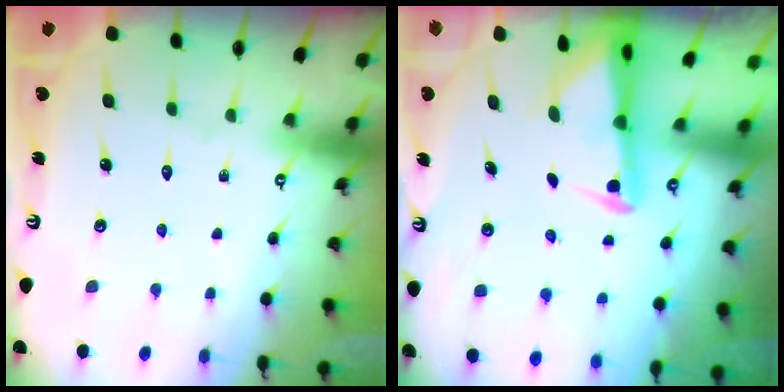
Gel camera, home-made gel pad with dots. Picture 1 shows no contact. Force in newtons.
{"total": 2.5, "press": 2.5, "slide": 0.5}